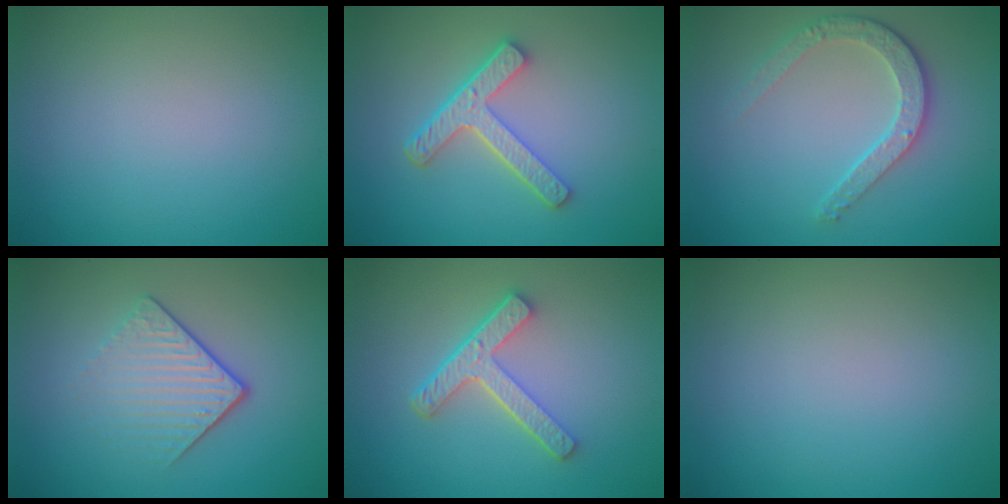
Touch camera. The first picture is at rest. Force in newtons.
{"total": 4.5, "press": 3.3, "slide": 3.1}
{"total": 3.6, "press": 2.9, "slide": 2.2}
{"total": 4.1, "press": 2.5, "slide": 3.2}
{"total": 4.4, "press": 3.3, "slide": 2.9}
{"total": 0.0}